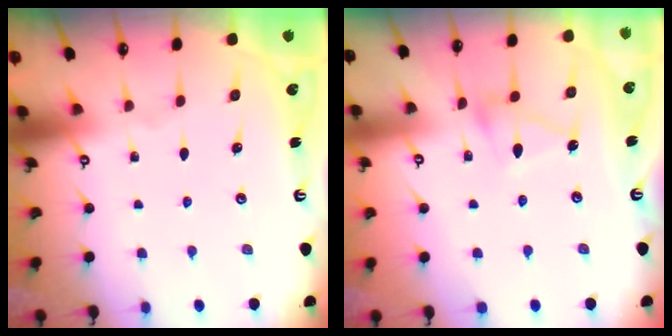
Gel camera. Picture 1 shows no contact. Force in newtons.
{"total": 6.7, "press": 6.6, "slide": 0.5}